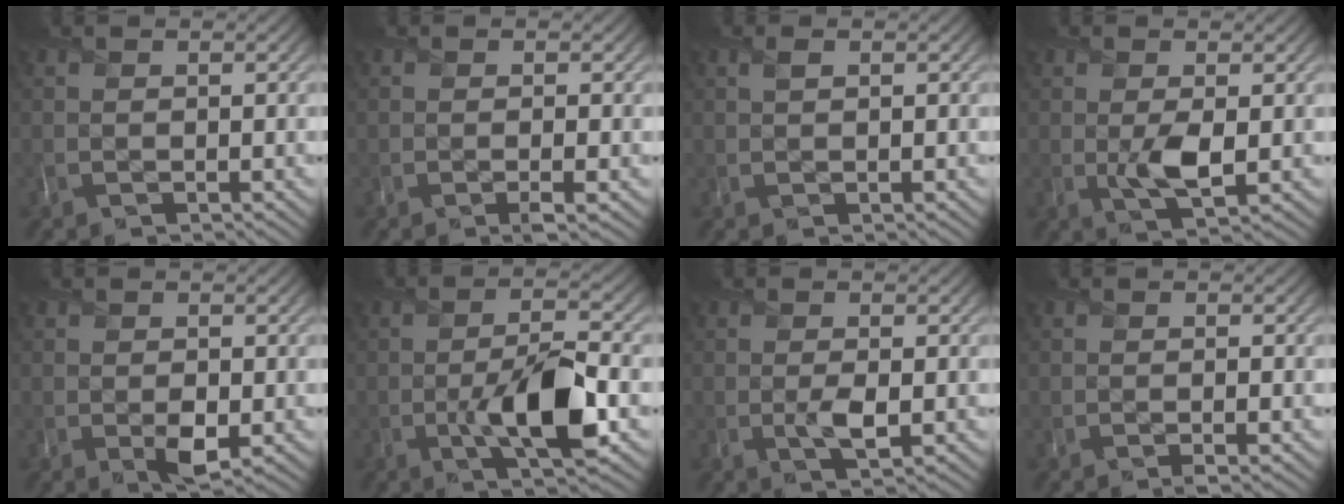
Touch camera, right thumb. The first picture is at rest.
{"total": 1.6, "force": [-0.6, 0.1, 1.5], "torque": [-0.029, -0.002, -0.015]}
{"total": 0.8, "force": [0.5, 0.3, 0.5], "torque": [-0.013, 0.001, 0.008]}
{"total": 3.5, "force": [0.0, 1.6, 3.1], "torque": [-0.066, -0.006, 0.002]}
{"total": 2.5, "force": [-0.5, 1.5, 1.9], "torque": [-0.037, -0.013, -0.004]}
{"total": 9.1, "force": [-2.5, 3.1, 8.2], "torque": [-0.142, -0.004, -0.046]}
{"total": 2.1, "force": [-0.2, 0.8, 1.9], "torque": [-0.041, -0.006, -0.002]}
{"total": 1.2, "force": [-0.5, 0.1, 1.1], "torque": [-0.022, -0.002, -0.012]}